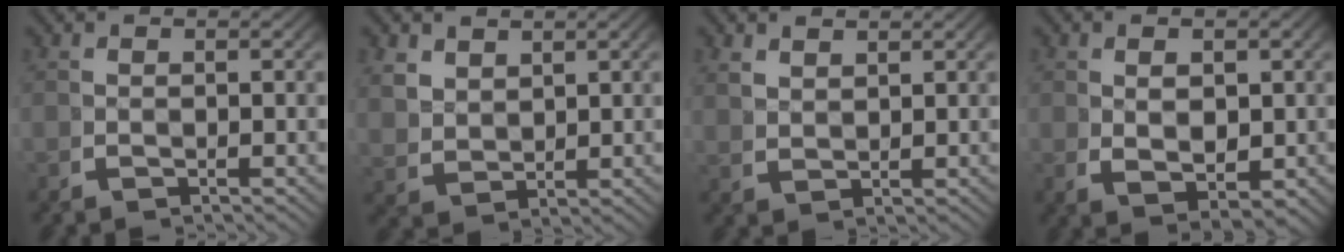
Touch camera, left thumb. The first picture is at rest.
{"total": 3.1, "force": [1.3, 2.4, 1.5], "torque": [-0.036, -0.013, 0.037]}
{"total": 1.8, "force": [1.6, 0.6, 0.4], "torque": [0.002, 0.005, 0.037]}
{"total": 4.4, "force": [-0.3, 3.0, 3.2], "torque": [-0.061, -0.022, 0.006]}